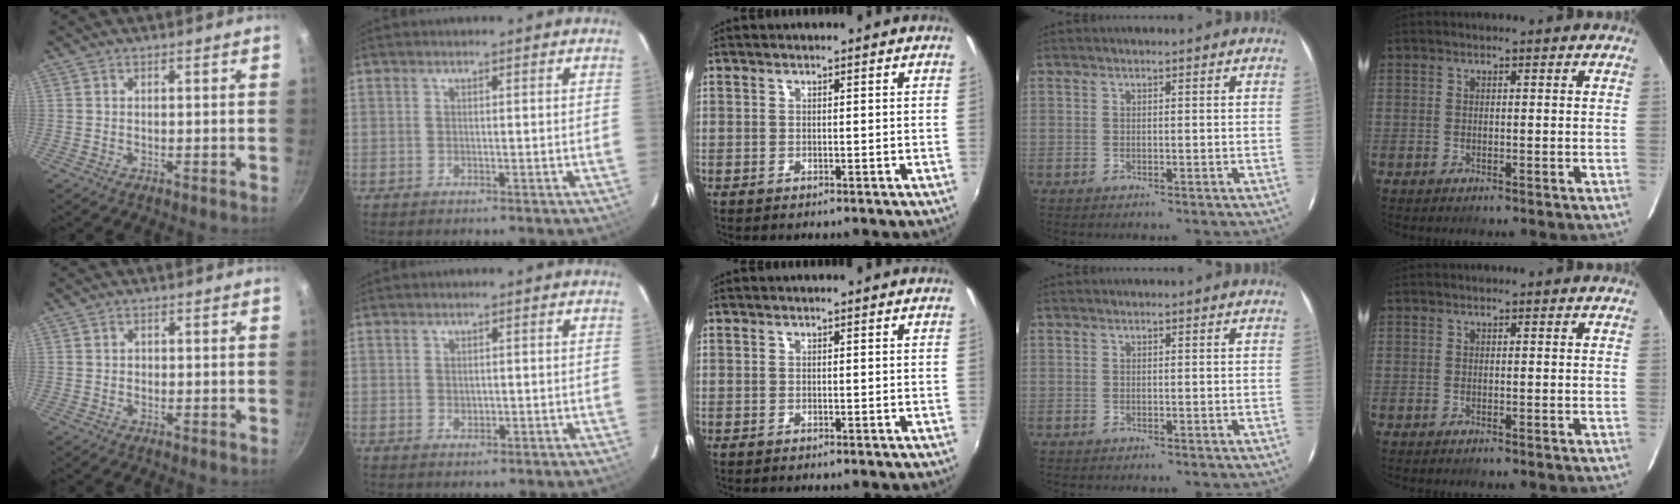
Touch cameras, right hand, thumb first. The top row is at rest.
{"thumb": {"total": 0.7, "force": [-0.1, 0.7, 0.2], "torque": [0.000, 0.003, -0.001]}, "index": {"total": 1.3, "force": [0.1, 1.1, 0.7], "torque": [-0.009, 0.000, 0.004]}}